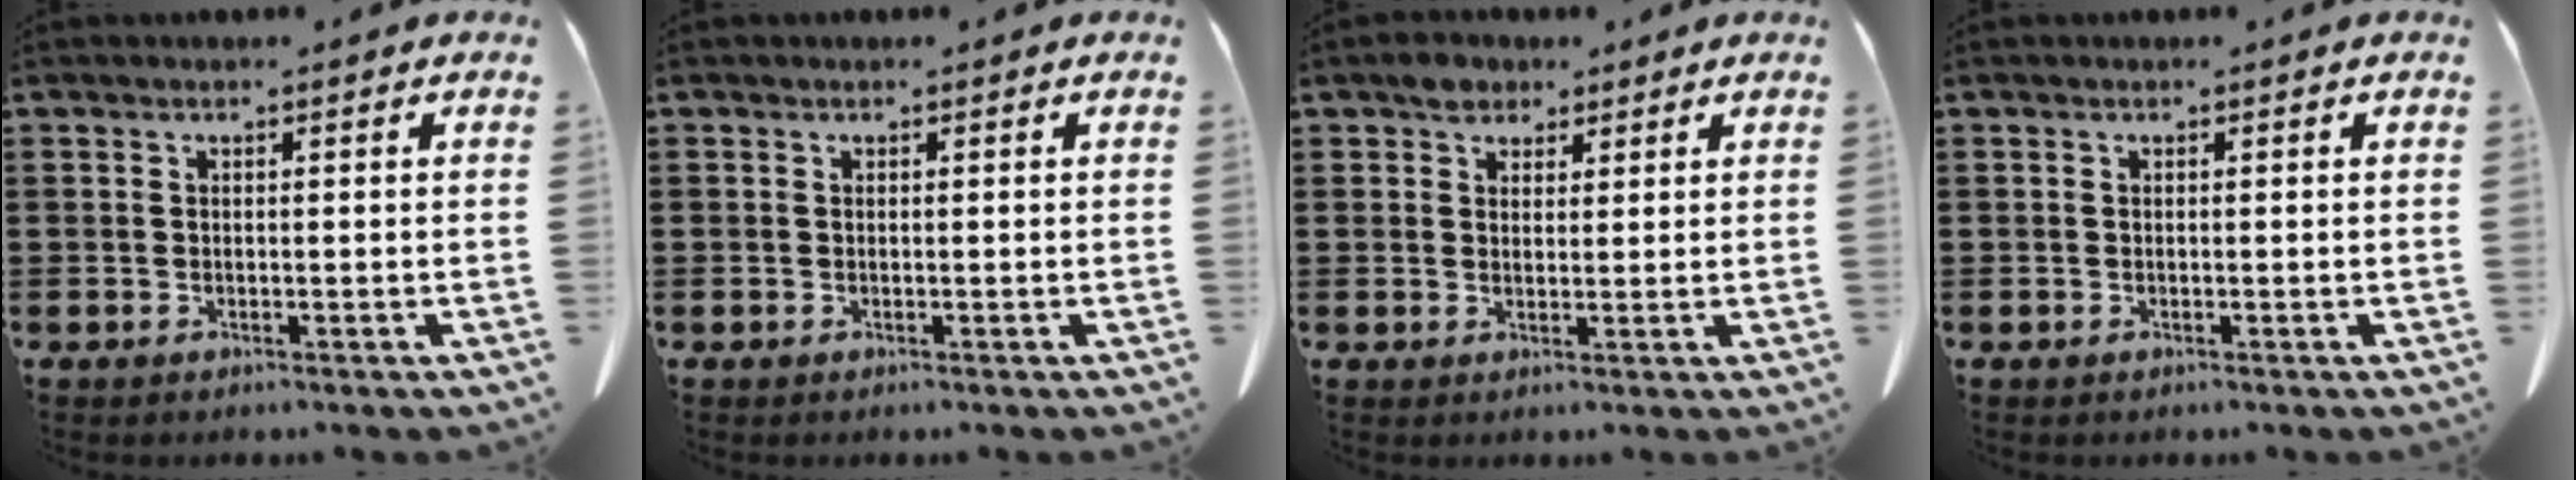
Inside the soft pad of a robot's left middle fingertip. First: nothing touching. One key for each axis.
{"total": 0.0}
{"total": 3.0, "fx": 2.3, "fy": 1.8, "fz": 0.6, "tx": -0.011, "ty": 0.003, "tz": 0.044}
{"total": 0.0}